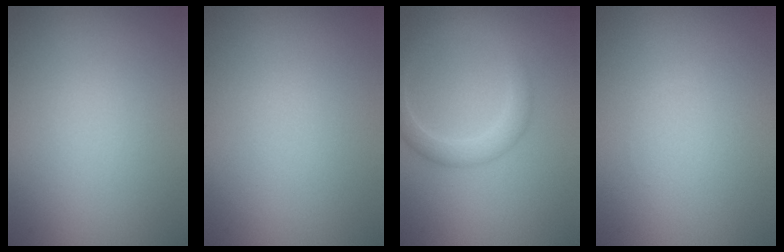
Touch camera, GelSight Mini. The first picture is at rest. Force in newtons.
{"total": 0.0}
{"total": 2.7, "press": 2.7, "slide": 0.1}
{"total": 0.0}